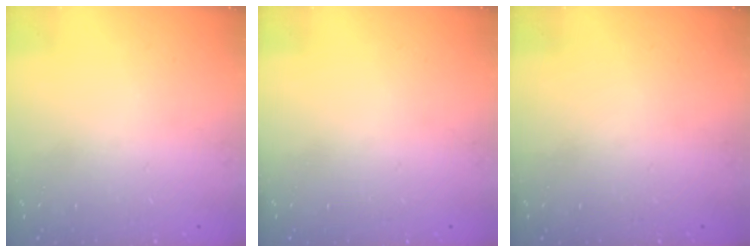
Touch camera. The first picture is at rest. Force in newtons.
{"total": 0.0}
{"total": 0.0}